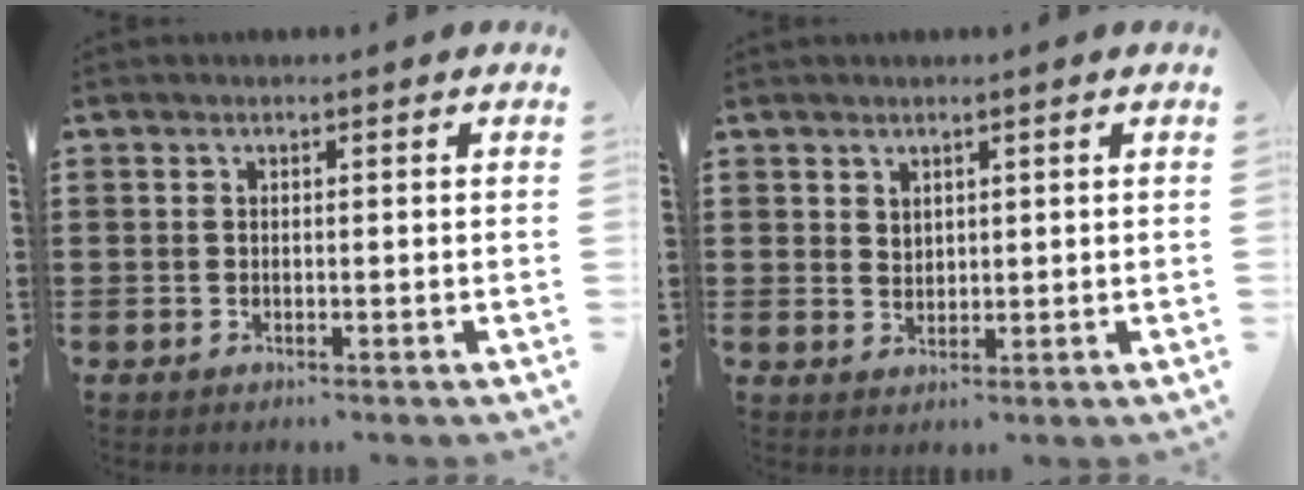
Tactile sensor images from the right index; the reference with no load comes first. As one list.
[{"total": 1.9, "force": [1.5, 1.0, 0.2], "torque": [-0.006, 0.002, 0.031]}]